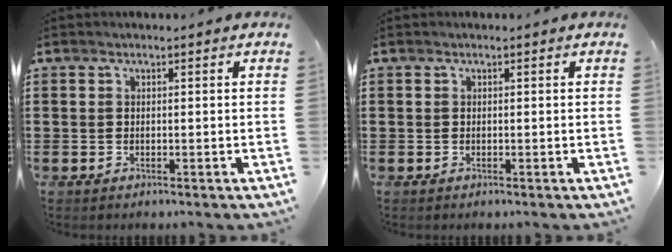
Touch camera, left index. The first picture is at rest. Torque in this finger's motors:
{"motor_torque": [-0.01, 0.00, 0.01, 0.00]}